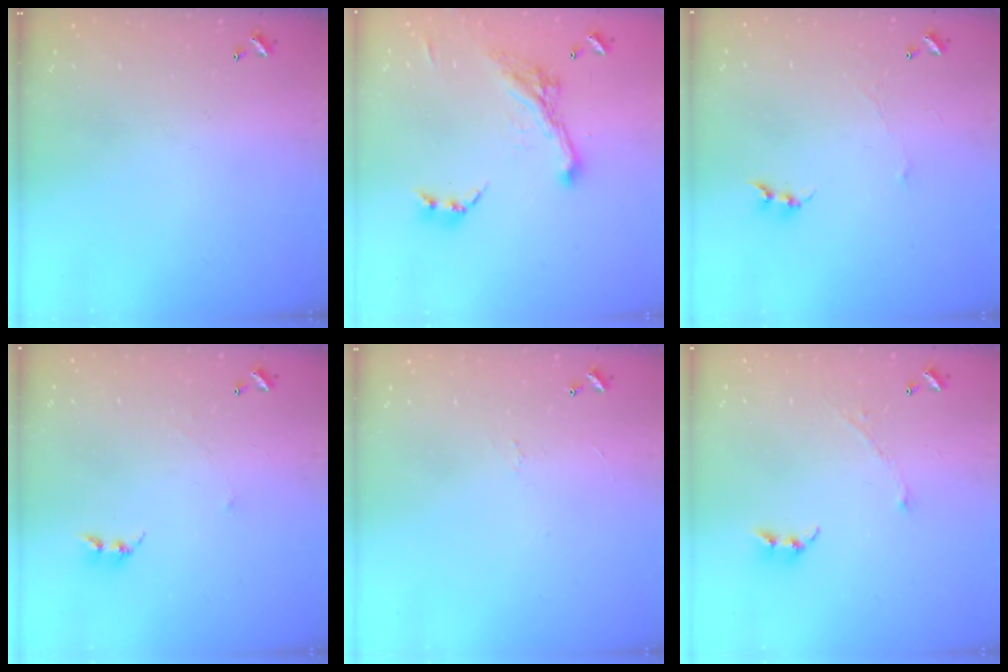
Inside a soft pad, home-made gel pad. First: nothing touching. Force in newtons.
{"total": 5.6, "press": 5.3, "slide": 1.6}
{"total": 0.0}
{"total": 2.6, "press": 2.6, "slide": 0.3}
{"total": 2.3, "press": 2.2, "slide": 0.6}
{"total": 2.9, "press": 2.9, "slide": 0.4}